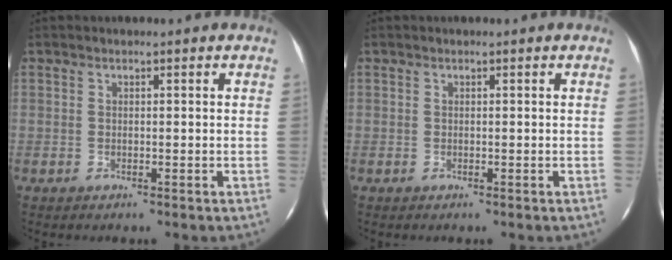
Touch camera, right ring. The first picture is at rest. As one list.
[{"total": 0.0}]